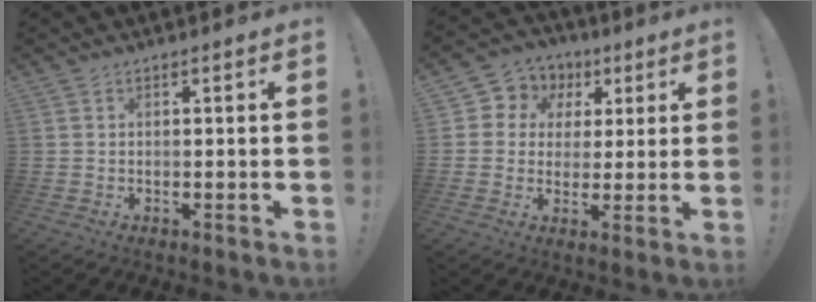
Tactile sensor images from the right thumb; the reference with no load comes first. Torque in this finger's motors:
{"motor_torque": [0.23, 0.19, 0.00, 0.11, 0.06]}